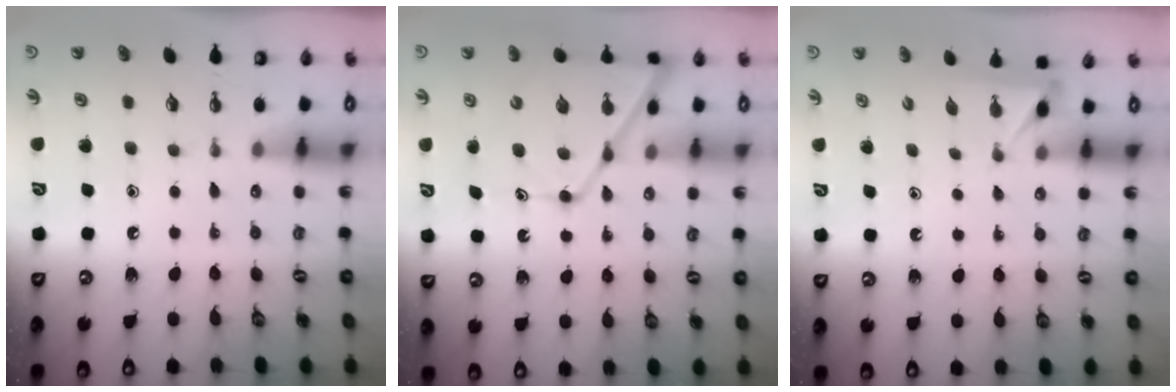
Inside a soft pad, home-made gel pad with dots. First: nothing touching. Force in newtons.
{"total": 13.6, "press": 13.6, "slide": 1.1}
{"total": 2.5, "press": 2.5, "slide": 0.3}